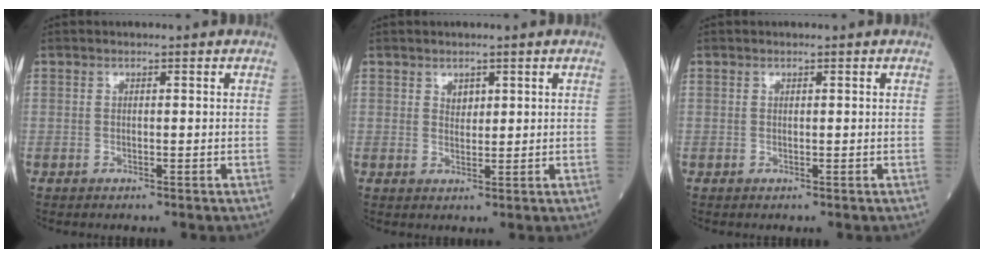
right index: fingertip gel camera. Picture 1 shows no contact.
{"total": 1.5, "force": [0.9, 0.9, 0.8], "torque": [-0.013, -0.002, 0.019]}
{"total": 0.0}